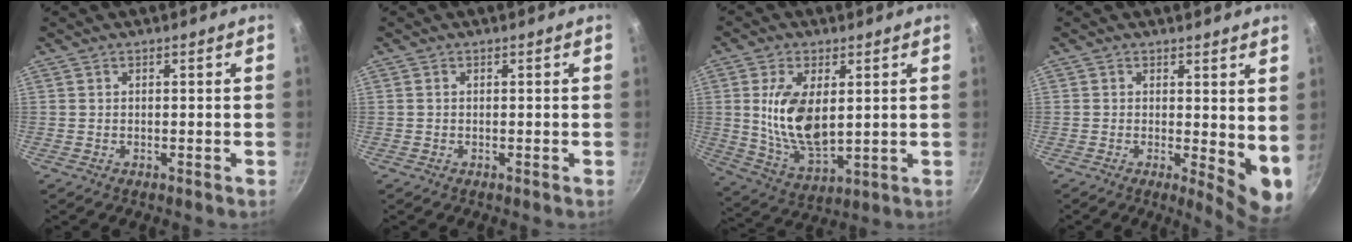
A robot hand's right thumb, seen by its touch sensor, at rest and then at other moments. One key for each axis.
{"total": 0.0}
{"total": 13.3, "fx": 2.1, "fy": 6.9, "fz": 11.2, "tx": -0.205, "ty": -0.018, "tz": 0.050}
{"total": 7.2, "fx": 0.6, "fy": 3.0, "fz": 6.5, "tx": -0.072, "ty": -0.018, "tz": 0.009}